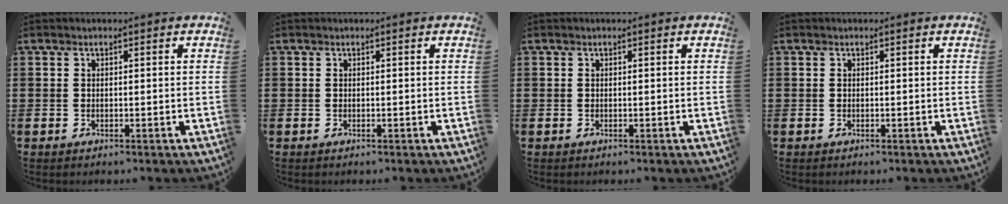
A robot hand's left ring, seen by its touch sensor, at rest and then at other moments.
{"total": 0.0}
{"total": 0.0}
{"total": 0.0}